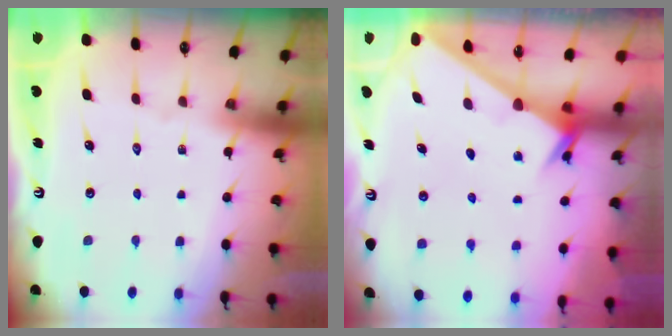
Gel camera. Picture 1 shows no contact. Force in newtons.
{"total": 2.6, "press": 2.6, "slide": 0.2}